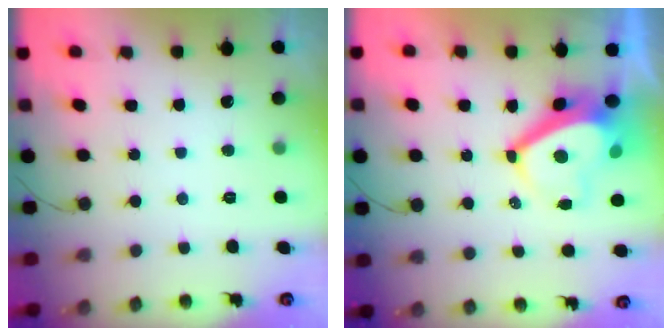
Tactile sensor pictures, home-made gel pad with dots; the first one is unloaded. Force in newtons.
{"total": 6.7, "press": 6.6, "slide": 0.9}